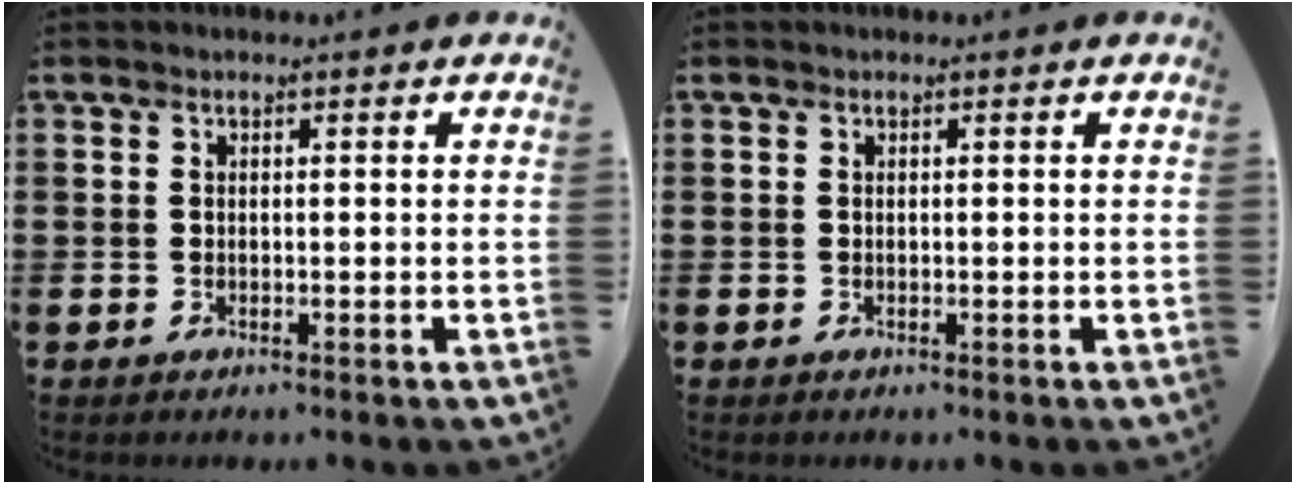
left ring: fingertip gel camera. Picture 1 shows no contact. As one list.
[{"total": 0.0}]